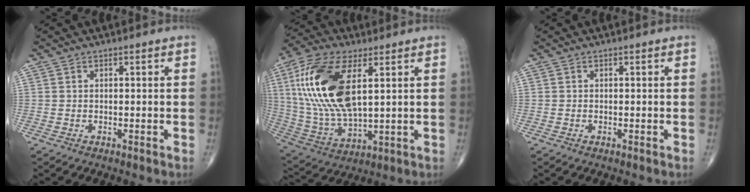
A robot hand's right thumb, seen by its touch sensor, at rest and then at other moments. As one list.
[{"total": 20.7, "force": [5.4, 9.6, 17.6], "torque": [-0.370, -0.016, 0.103]}, {"total": 0.0}]